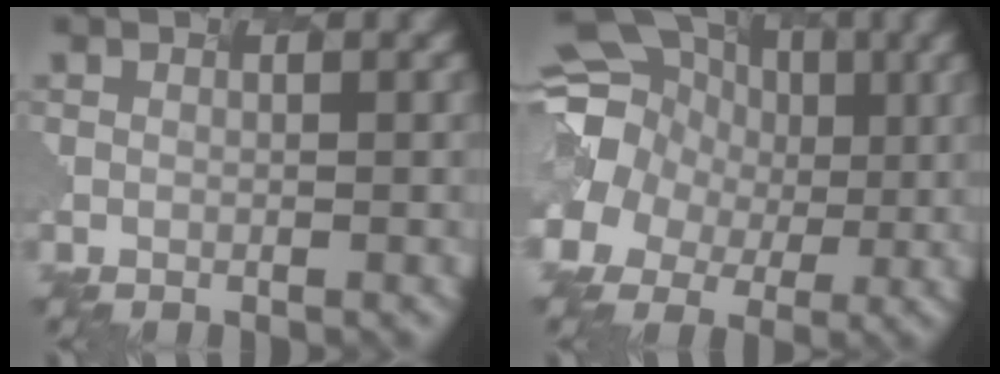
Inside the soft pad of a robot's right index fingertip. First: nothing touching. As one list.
[{"total": 14.9, "force": [2.7, 13.6, 5.4], "torque": [-0.154, 0.025, 0.020]}]